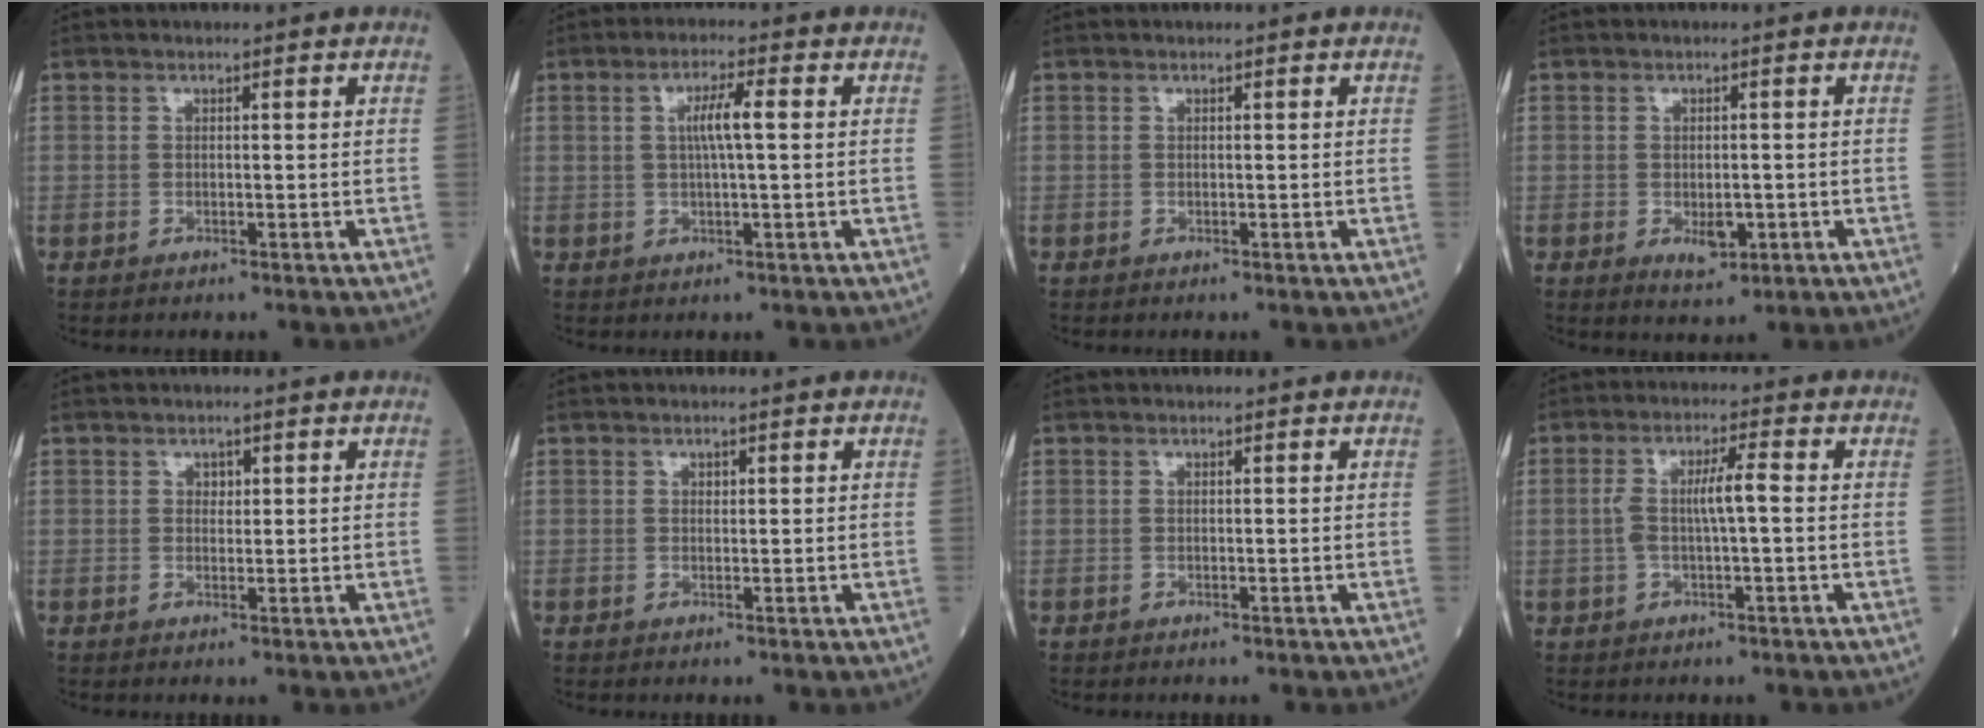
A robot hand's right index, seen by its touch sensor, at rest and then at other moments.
{"total": 4.3, "force": [0.6, 0.1, 4.3], "torque": [-0.078, 0.005, 0.010]}
{"total": 0.0}
{"total": 6.0, "force": [-1.8, 3.6, 4.4], "torque": [-0.058, -0.004, -0.013]}
{"total": 1.2, "force": [0.5, 0.9, 0.6], "torque": [-0.004, -0.001, 0.005]}
{"total": 0.5, "force": [0.2, 0.4, 0.2], "torque": [-0.001, -0.001, 0.003]}
{"total": 0.0}
{"total": 4.9, "force": [-0.1, 0.5, 4.9], "torque": [-0.099, 0.014, 0.000]}